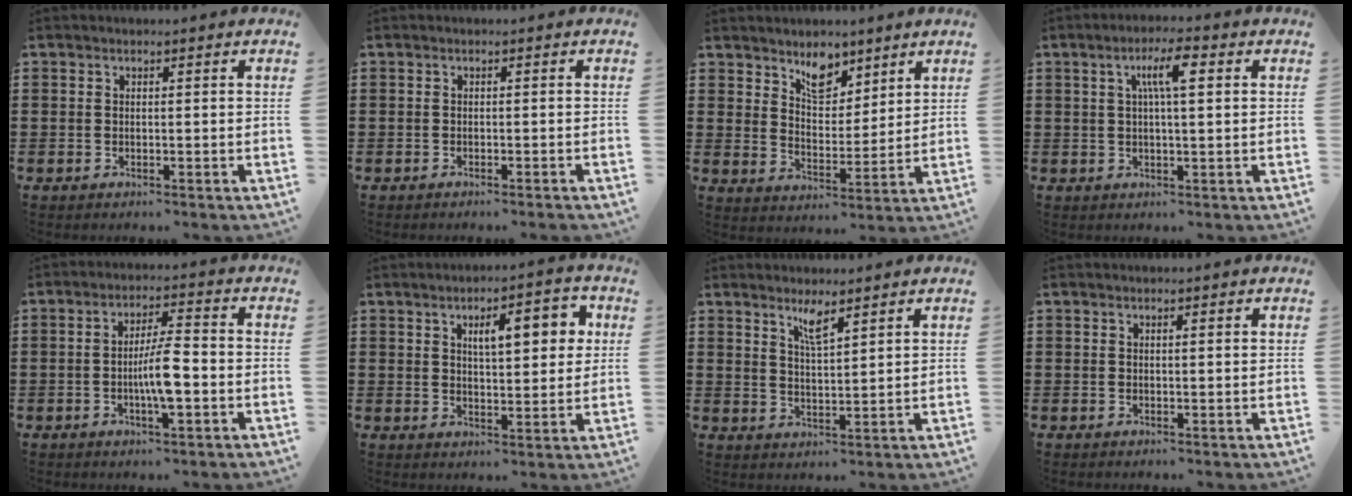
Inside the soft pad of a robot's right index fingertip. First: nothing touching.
{"total": 0.7, "force": [-0.6, -0.2, 0.2], "torque": [-0.004, -0.003, -0.013]}
{"total": 6.4, "force": [4.8, 3.3, 2.8], "torque": [-0.049, -0.010, 0.084]}
{"total": 5.2, "force": [1.4, 1.0, 4.9], "torque": [-0.099, 0.009, 0.019]}
{"total": 6.3, "force": [-1.5, 1.3, 6.0], "torque": [-0.115, -0.001, -0.032]}
{"total": 7.2, "force": [2.6, 2.4, 6.2], "torque": [-0.094, -0.004, 0.035]}
{"total": 3.5, "force": [2.6, 0.5, 2.3], "torque": [-0.052, 0.004, 0.046]}
{"total": 0.5, "force": [0.2, 0.0, 0.5], "torque": [-0.009, -0.001, 0.005]}